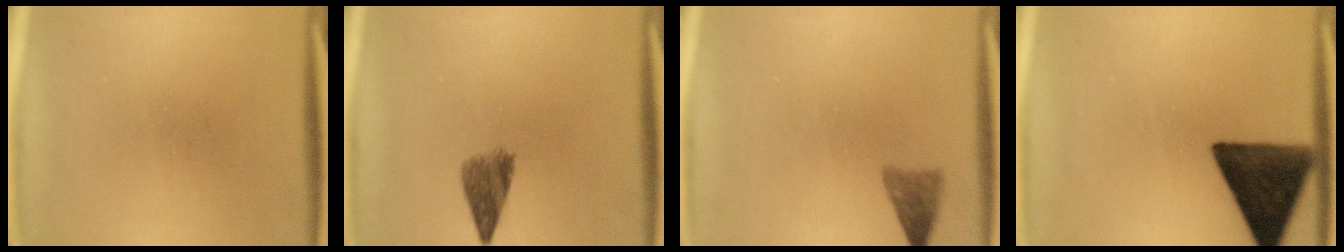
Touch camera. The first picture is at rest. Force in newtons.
{"total": 4.2}
{"total": 2.4}
{"total": 14.7}